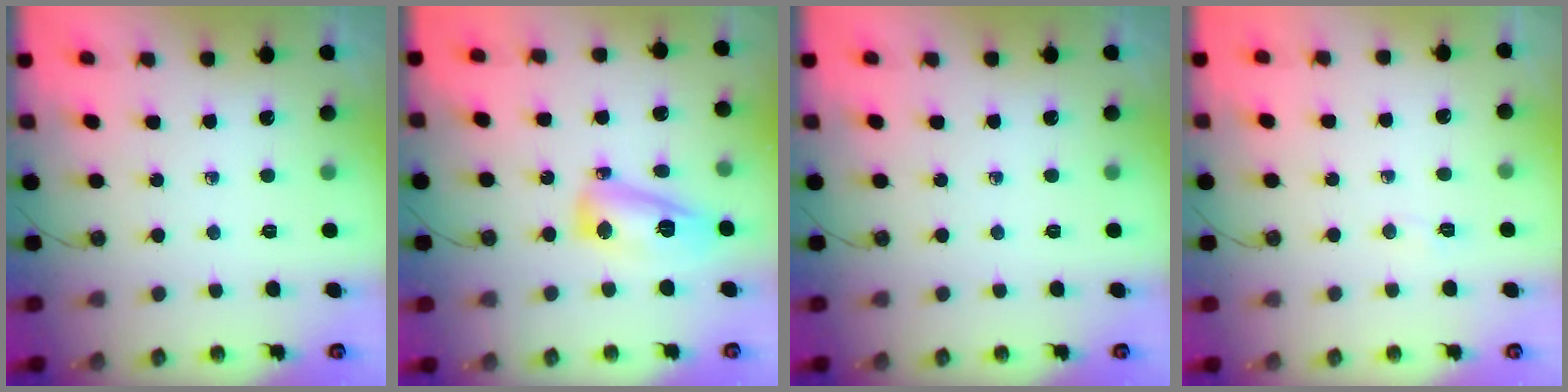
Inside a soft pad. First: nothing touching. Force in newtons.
{"total": 12.6, "press": 12.5, "slide": 1.3}
{"total": 0.0}
{"total": 3.7, "press": 3.4, "slide": 1.3}